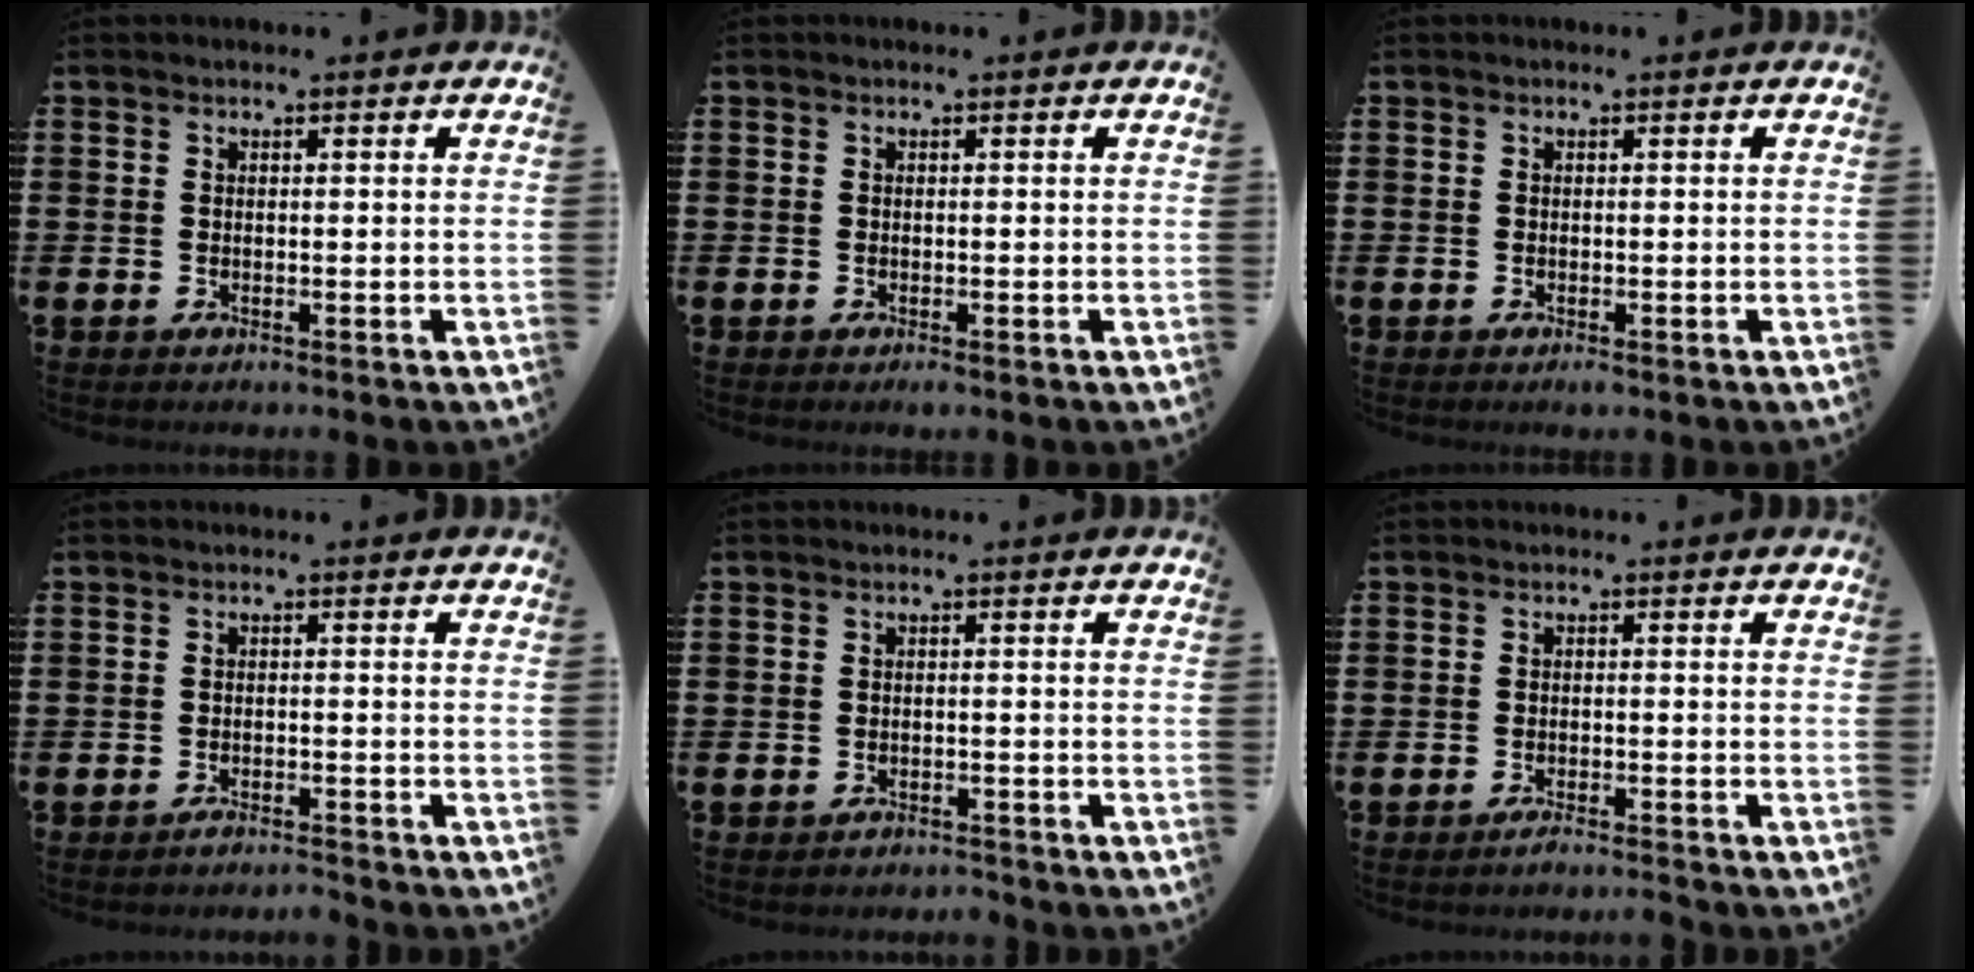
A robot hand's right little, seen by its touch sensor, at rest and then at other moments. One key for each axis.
{"total": 0.5, "fx": -0.3, "fy": 0.1, "fz": 0.4, "tx": -0.010, "ty": -0.002, "tz": -0.004}
{"total": 0.7, "fx": -0.3, "fy": 0.2, "fz": 0.6, "tx": -0.011, "ty": -0.001, "tz": -0.005}
{"total": 1.6, "fx": -1.6, "fy": 0.0, "fz": 0.1, "tx": -0.006, "ty": 0.002, "tz": -0.033}
{"total": 1.3, "fx": -1.3, "fy": 0.1, "fz": -0.1, "tx": -0.003, "ty": 0.002, "tz": -0.028}
{"total": 1.6, "fx": -1.5, "fy": 0.0, "fz": 0.6, "tx": -0.010, "ty": 0.000, "tz": -0.028}